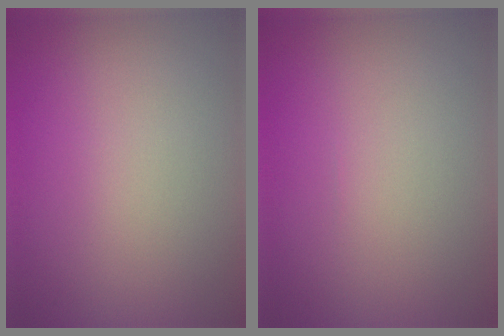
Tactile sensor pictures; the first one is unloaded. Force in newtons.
{"total": 0.0}